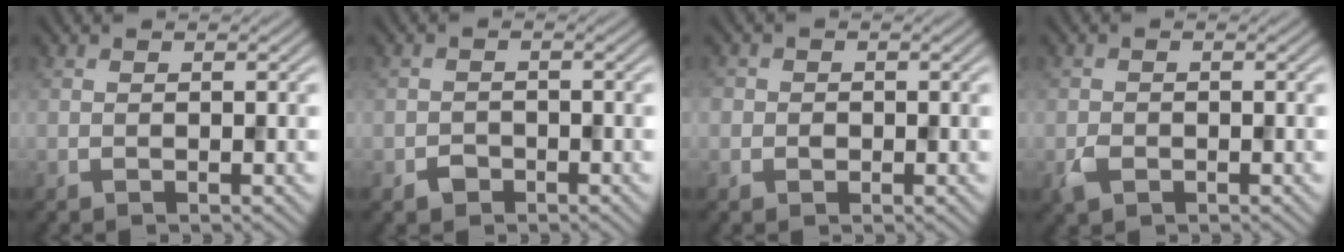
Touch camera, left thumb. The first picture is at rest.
{"total": 1.7, "force": [-1.1, 1.2, 0.5], "torque": [-0.004, 0.000, -0.025]}
{"total": 1.6, "force": [-0.2, 1.5, 0.4], "torque": [-0.003, -0.003, -0.007]}
{"total": 1.9, "force": [-0.9, 1.4, 0.9], "torque": [-0.022, -0.006, -0.019]}